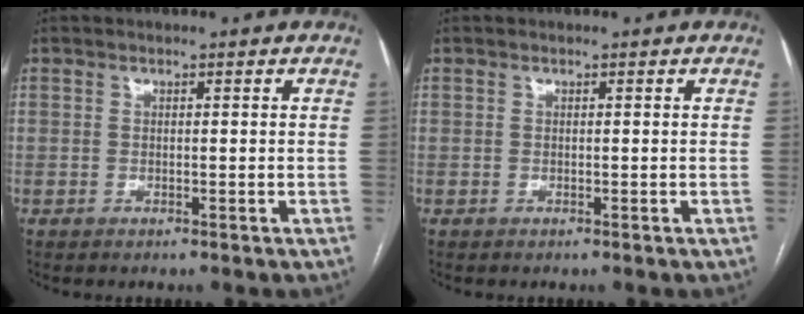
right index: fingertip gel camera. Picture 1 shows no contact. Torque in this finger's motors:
{"motor_torque": [0.00, 0.00, 0.00, 0.00]}